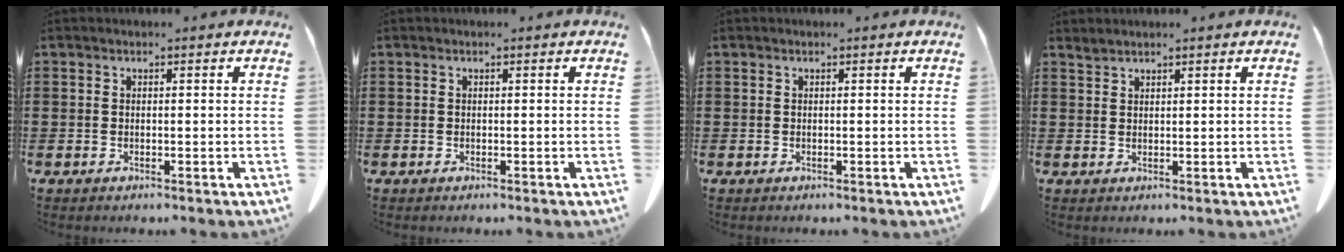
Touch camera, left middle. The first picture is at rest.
{"total": 0.0}
{"total": 0.0}
{"total": 1.1, "force": [1.1, 0.0, 0.1], "torque": [-0.005, -0.002, 0.023]}